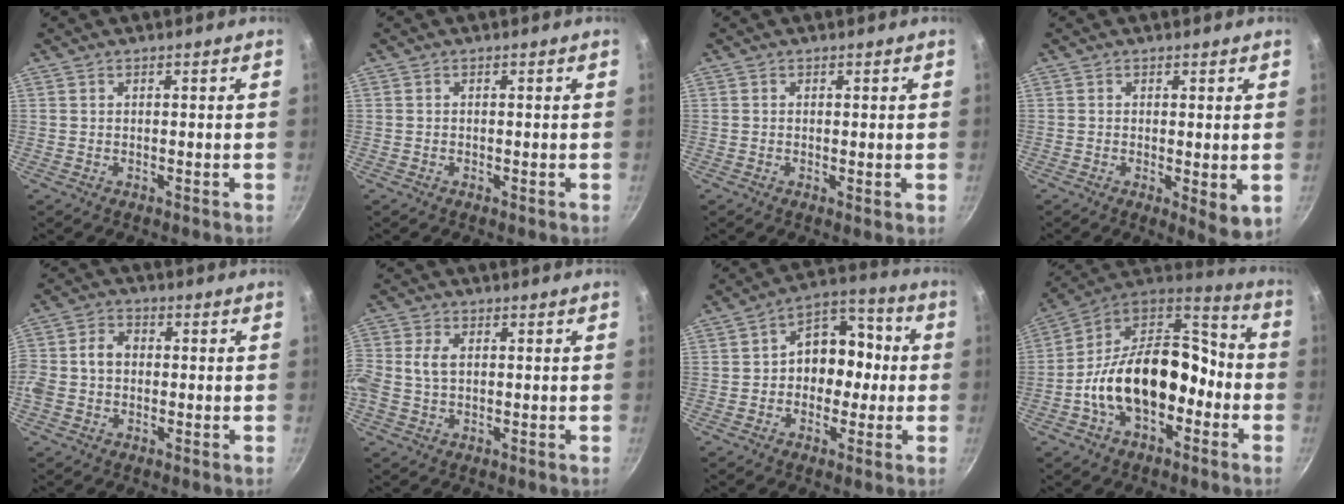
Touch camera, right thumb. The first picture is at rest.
{"total": 0.0}
{"total": 1.0, "force": [0.0, 0.3, 1.0], "torque": [-0.016, -0.006, -0.003]}
{"total": 5.1, "force": [-0.3, 1.9, 4.7], "torque": [-0.066, -0.018, -0.002]}
{"total": 7.0, "force": [-0.4, 5.6, 4.2], "torque": [-0.072, 0.023, -0.022]}
{"total": 4.9, "force": [0.3, 3.2, 3.7], "torque": [-0.075, 0.010, 0.000]}
{"total": 11.7, "force": [-0.4, 9.1, 7.4], "torque": [-0.038, 0.041, -0.022]}
{"total": 20.8, "force": [-5.2, 13.2, 15.2], "torque": [-0.226, 0.071, -0.098]}